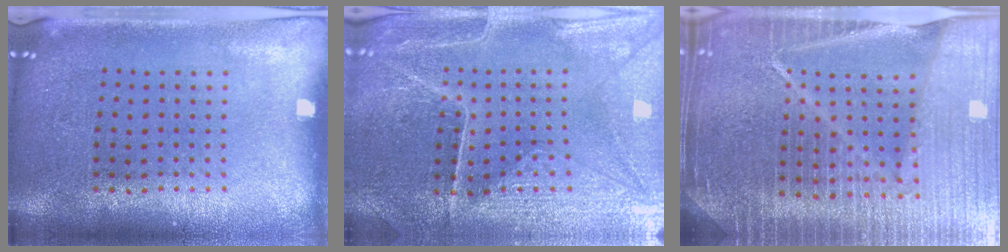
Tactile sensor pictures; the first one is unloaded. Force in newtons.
{"total": 3.4, "press": 3.4, "slide": 0.3}
{"total": 6.6, "press": 5.7, "slide": 3.4}